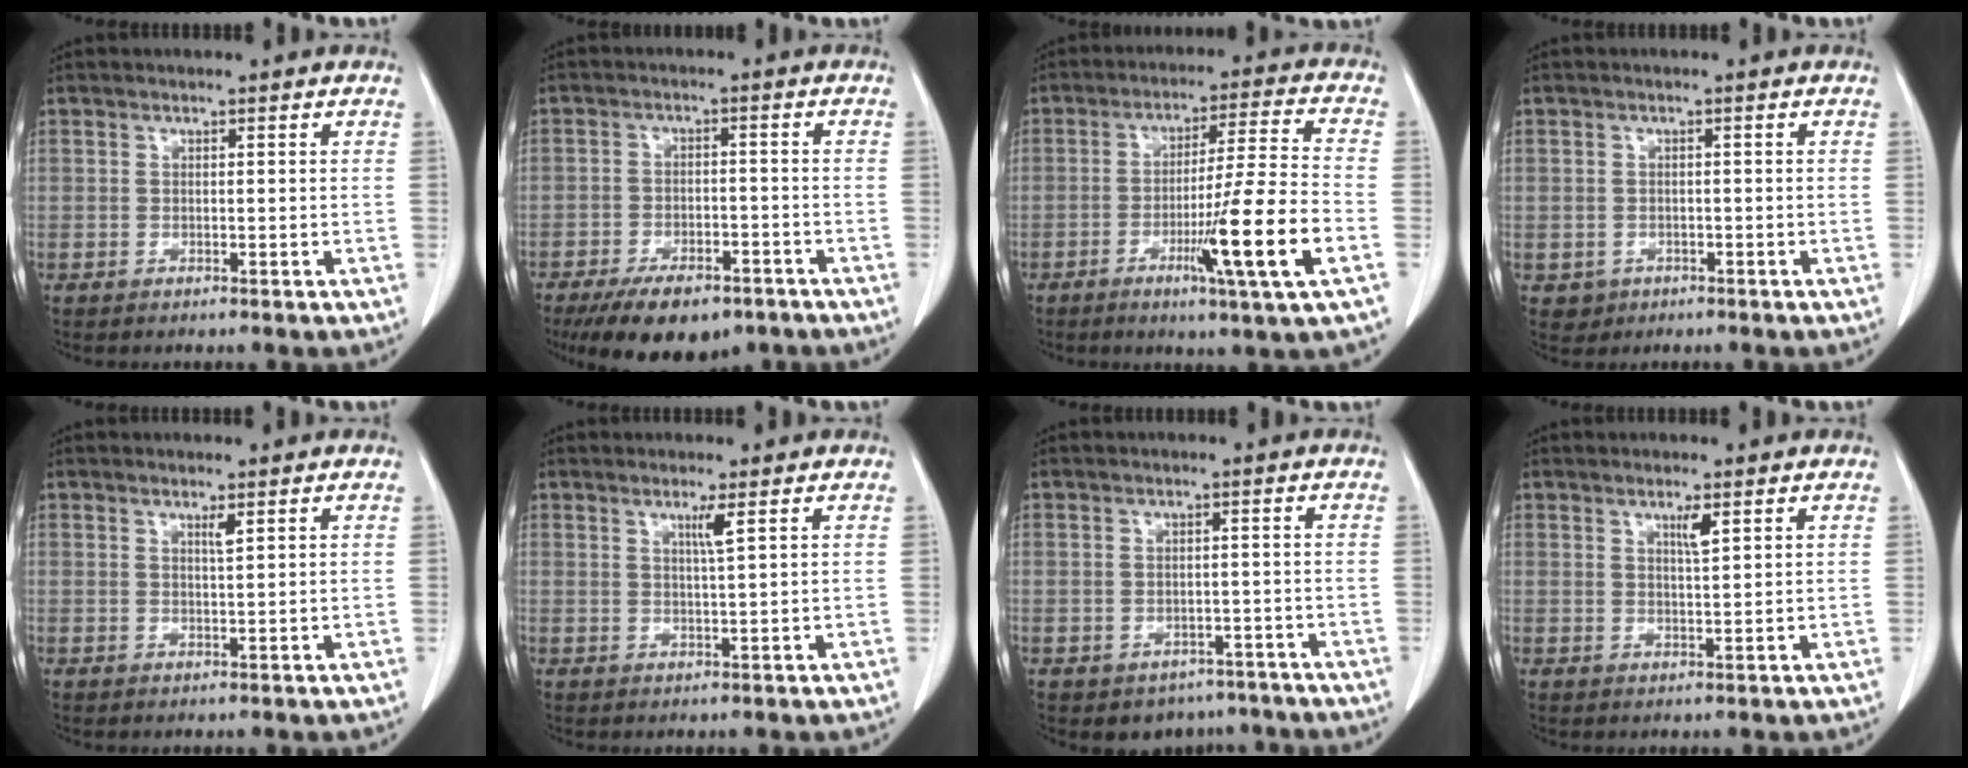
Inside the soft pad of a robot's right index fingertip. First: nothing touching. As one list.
[{"total": 11.8, "force": [-8.5, 4.8, 6.6], "torque": [-0.102, -0.007, -0.128]}, {"total": 13.6, "force": [-4.9, -1.5, 12.6], "torque": [-0.209, -0.019, -0.084]}, {"total": 2.4, "force": [-0.8, 2.2, 0.2], "torque": [0.004, 0.008, -0.006]}, {"total": 1.2, "force": [0.7, -0.1, 1.0], "torque": [-0.019, -0.005, 0.013]}, {"total": 2.2, "force": [1.1, -0.5, 1.8], "torque": [-0.035, -0.006, 0.021]}, {"total": 5.2, "force": [-3.9, 3.3, 0.6], "torque": [0.010, 0.015, -0.048]}, {"total": 2.2, "force": [1.2, 0.1, 1.9], "torque": [-0.036, -0.004, 0.022]}]